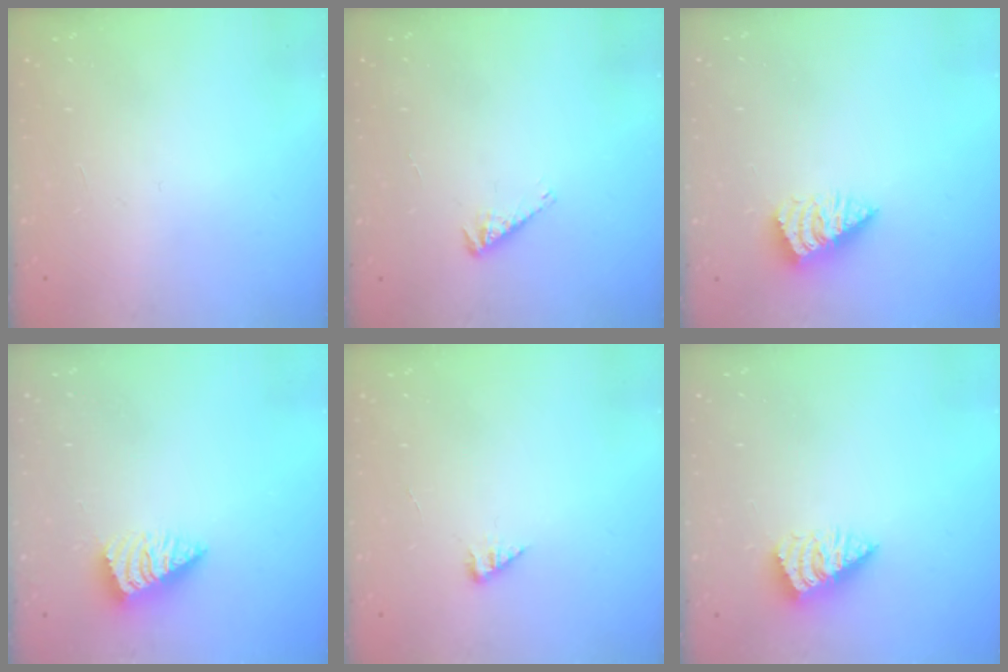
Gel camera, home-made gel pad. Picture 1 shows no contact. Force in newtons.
{"total": 3.9, "press": 3.8, "slide": 0.7}
{"total": 1.9, "press": 1.9, "slide": 0.4}
{"total": 2.4, "press": 2.4, "slide": 0.4}
{"total": 2.4, "press": 2.4, "slide": 0.4}
{"total": 1.9, "press": 1.9, "slide": 0.4}